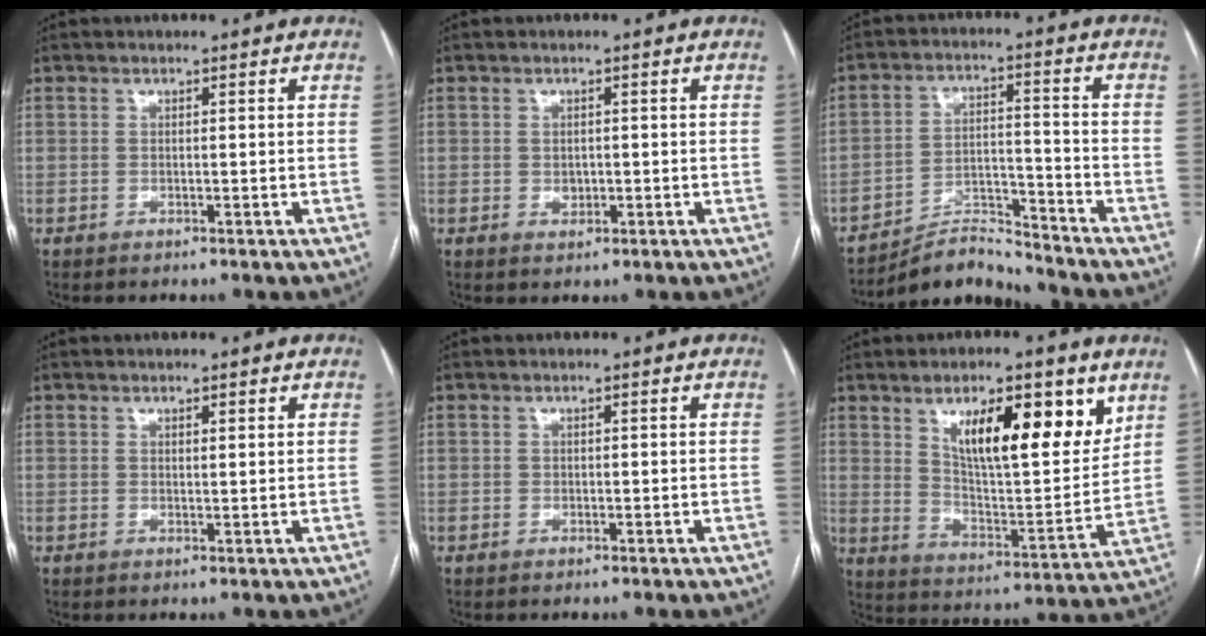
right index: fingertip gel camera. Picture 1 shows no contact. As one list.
[{"total": 1.7, "force": [-0.2, 1.3, 1.1], "torque": [-0.016, 0.001, 0.001]}, {"total": 7.0, "force": [-6.9, 0.1, -1.0], "torque": [0.016, 0.023, -0.120]}, {"total": 0.9, "force": [0.7, -0.1, 0.5], "torque": [-0.010, -0.003, 0.010]}, {"total": 0.0}, {"total": 16.1, "force": [8.4, 4.2, 13.1], "torque": [-0.199, -0.007, 0.143]}]